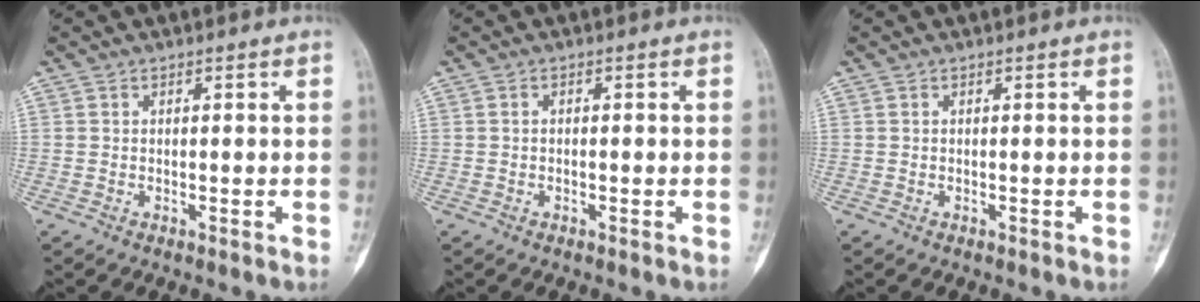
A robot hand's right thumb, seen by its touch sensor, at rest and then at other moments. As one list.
[{"total": 0.6, "force": [-0.1, 0.3, 0.5], "torque": [-0.009, 0.002, -0.003]}, {"total": 0.0}]